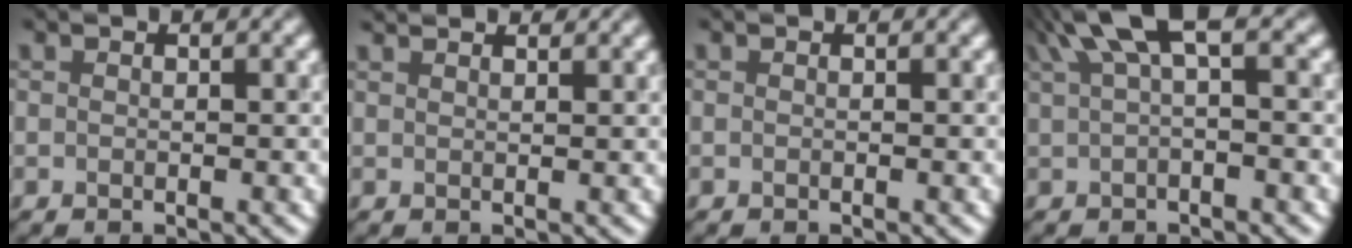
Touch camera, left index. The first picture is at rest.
{"total": 2.2, "force": [2.1, 0.1, 0.4], "torque": [-0.009, 0.008, 0.029]}
{"total": 0.0}
{"total": 4.1, "force": [1.9, 0.8, 3.6], "torque": [-0.054, 0.017, 0.037]}